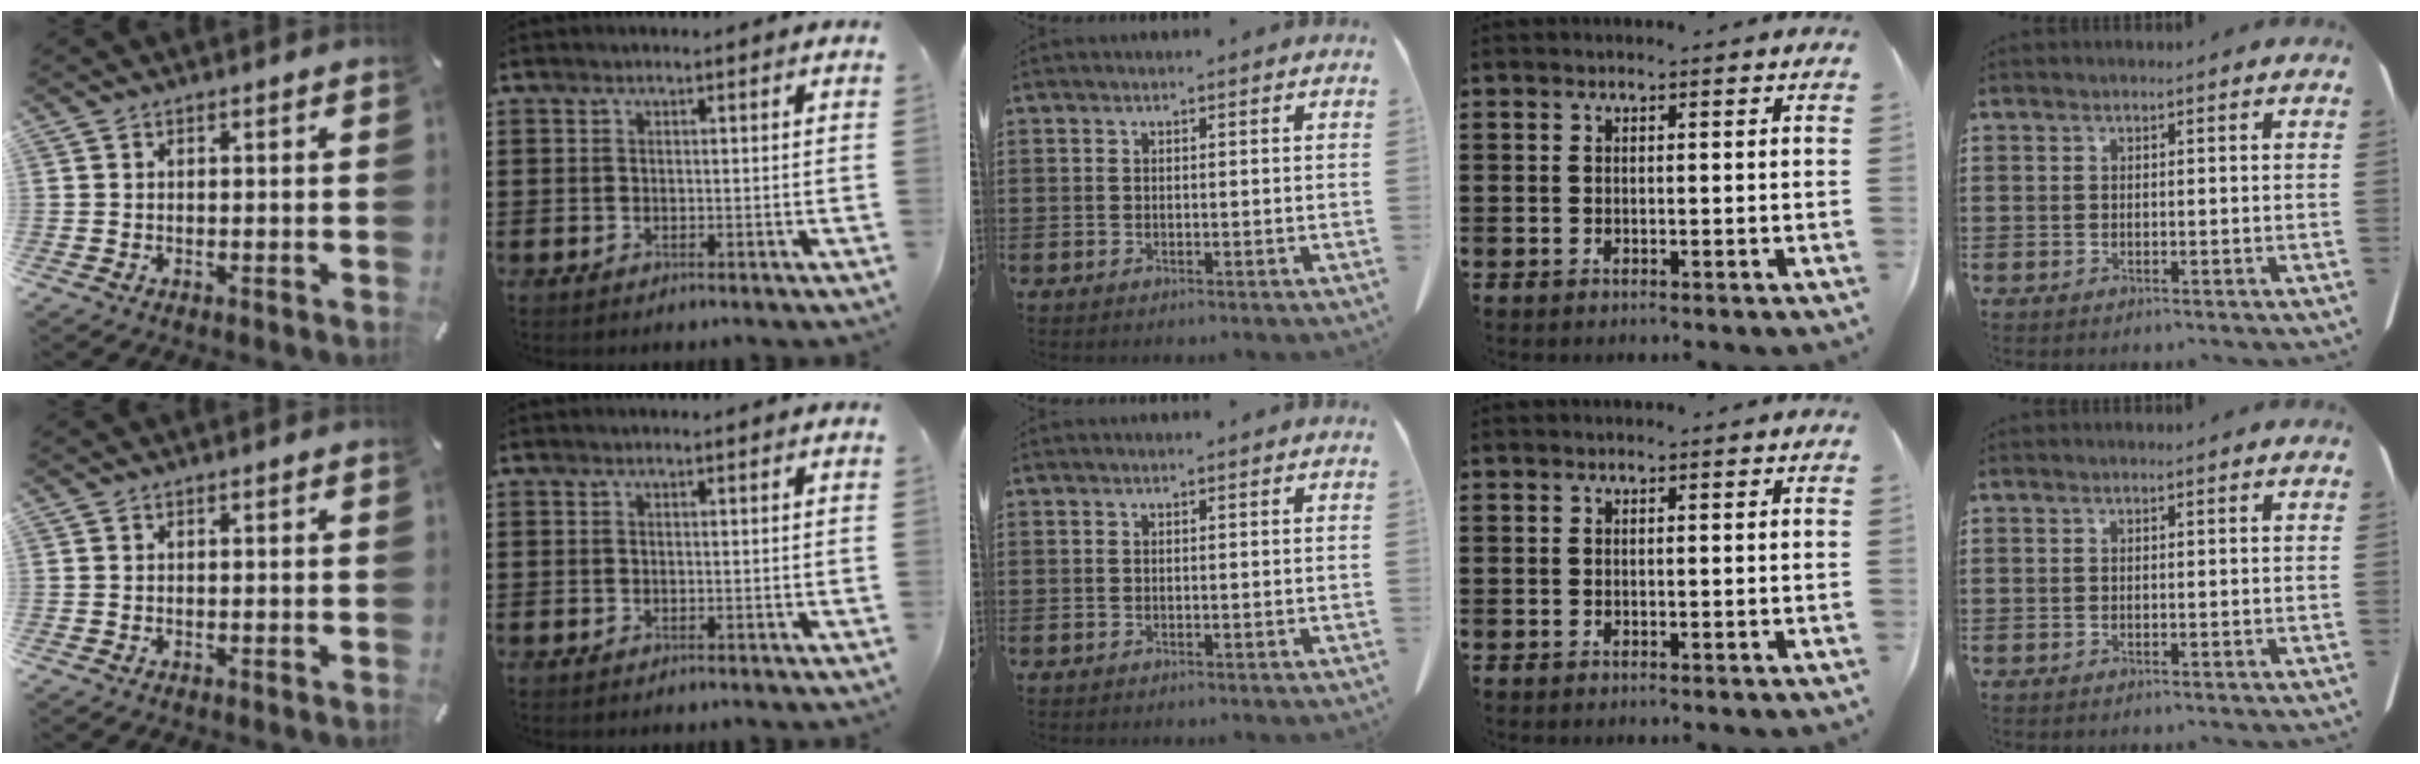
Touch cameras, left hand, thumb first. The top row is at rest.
{}